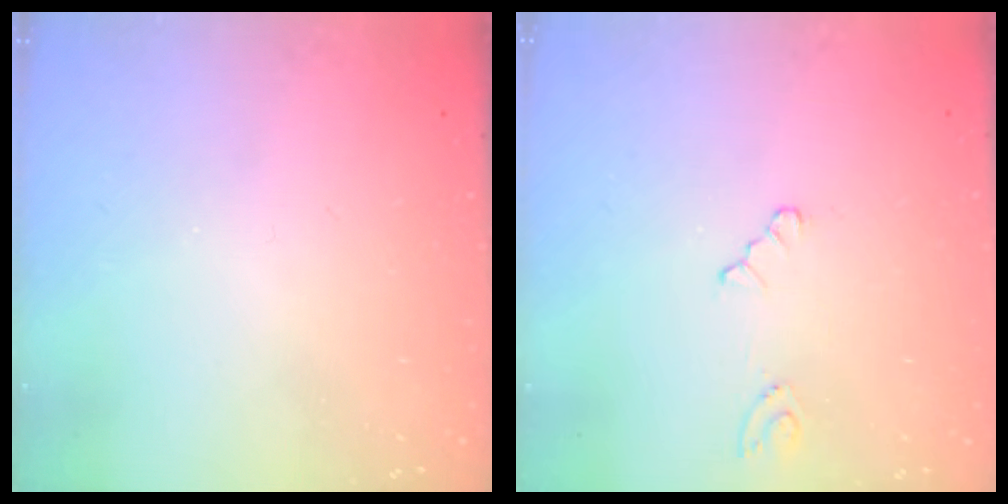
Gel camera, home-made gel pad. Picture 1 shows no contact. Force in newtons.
{"total": 2.8, "press": 2.8, "slide": 0.4}